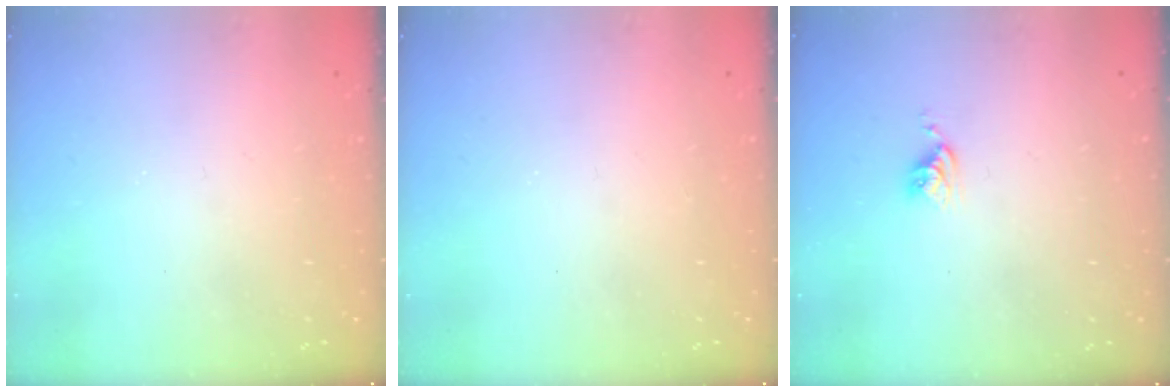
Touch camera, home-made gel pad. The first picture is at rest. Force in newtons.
{"total": 0.0}
{"total": 3.8, "press": 3.8, "slide": 0.1}